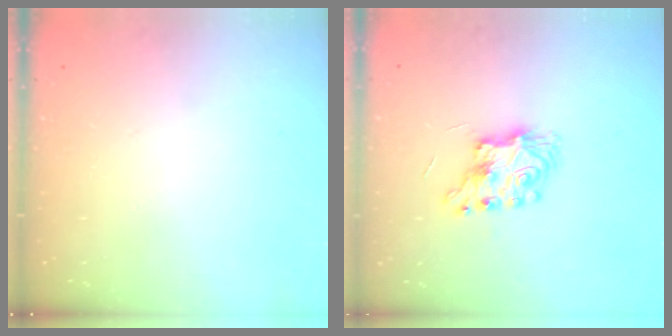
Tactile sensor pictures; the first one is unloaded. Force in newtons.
{"total": 7.9, "press": 7.9, "slide": 0.3}